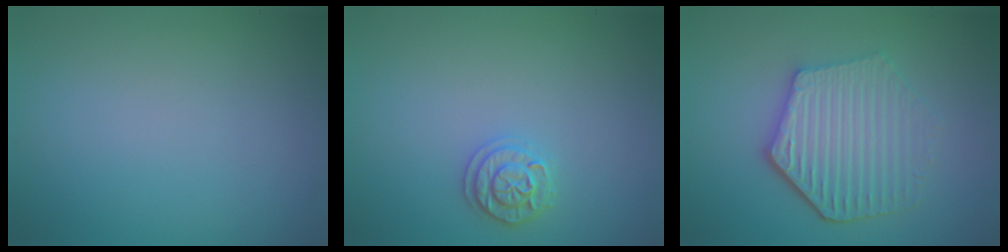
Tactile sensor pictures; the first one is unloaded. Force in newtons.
{"total": 1.9, "press": 1.9, "slide": 0.3}
{"total": 5.6, "press": 4.4, "slide": 3.5}